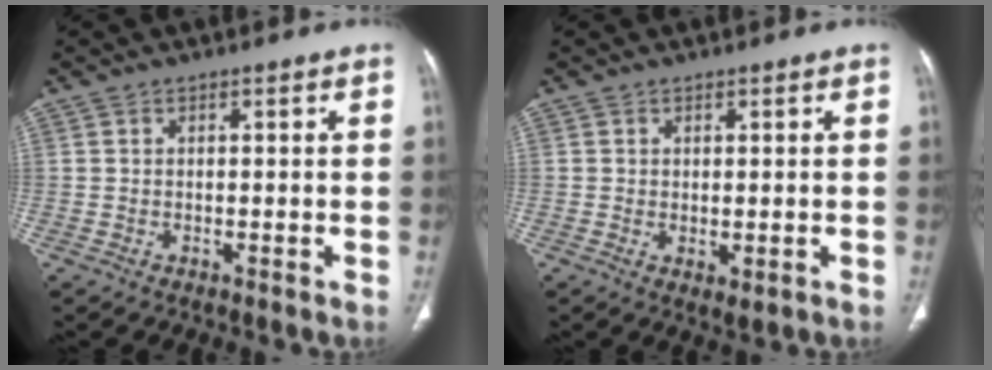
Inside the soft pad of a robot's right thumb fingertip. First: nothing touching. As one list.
[{"total": 2.1, "force": [-0.3, 1.0, 1.8], "torque": [-0.029, -0.007, 0.002]}]